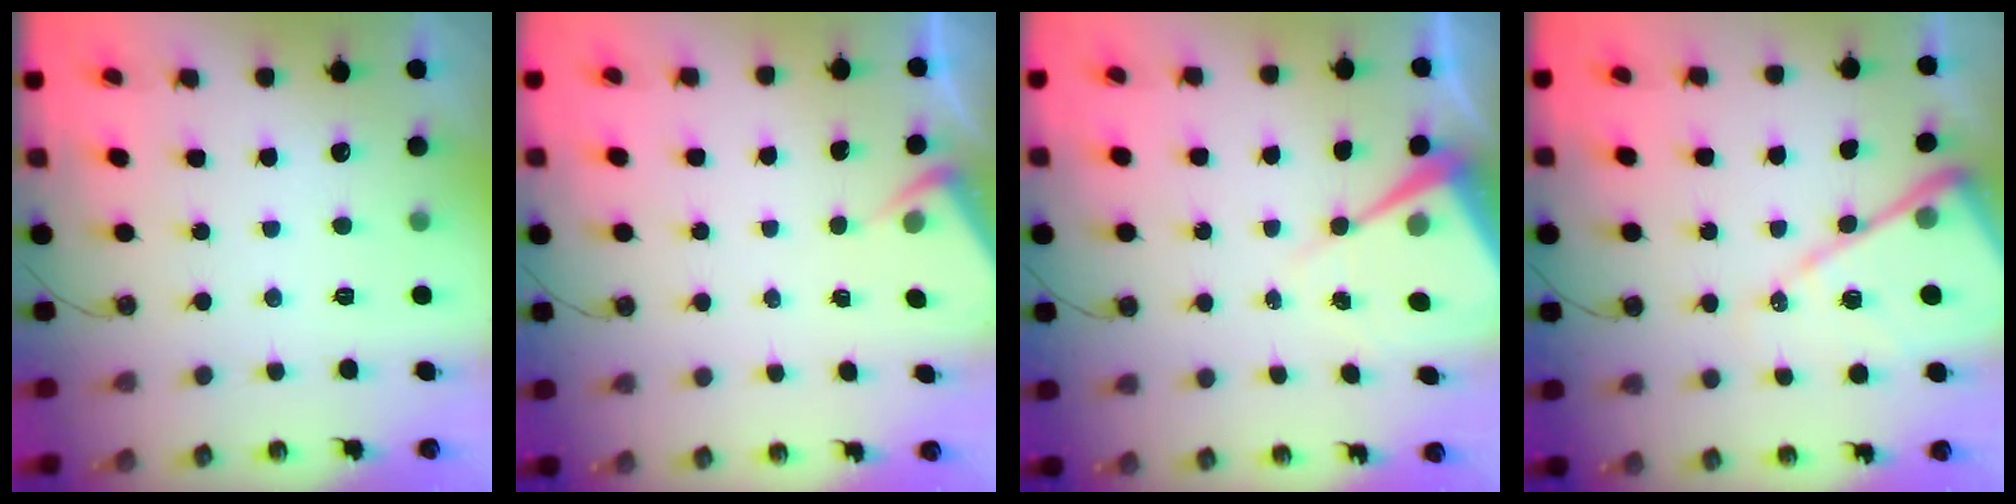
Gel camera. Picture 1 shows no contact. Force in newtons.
{"total": 2.8, "press": 2.8, "slide": 0.5}
{"total": 8.8, "press": 8.7, "slide": 0.7}
{"total": 14.7, "press": 14.6, "slide": 1.4}